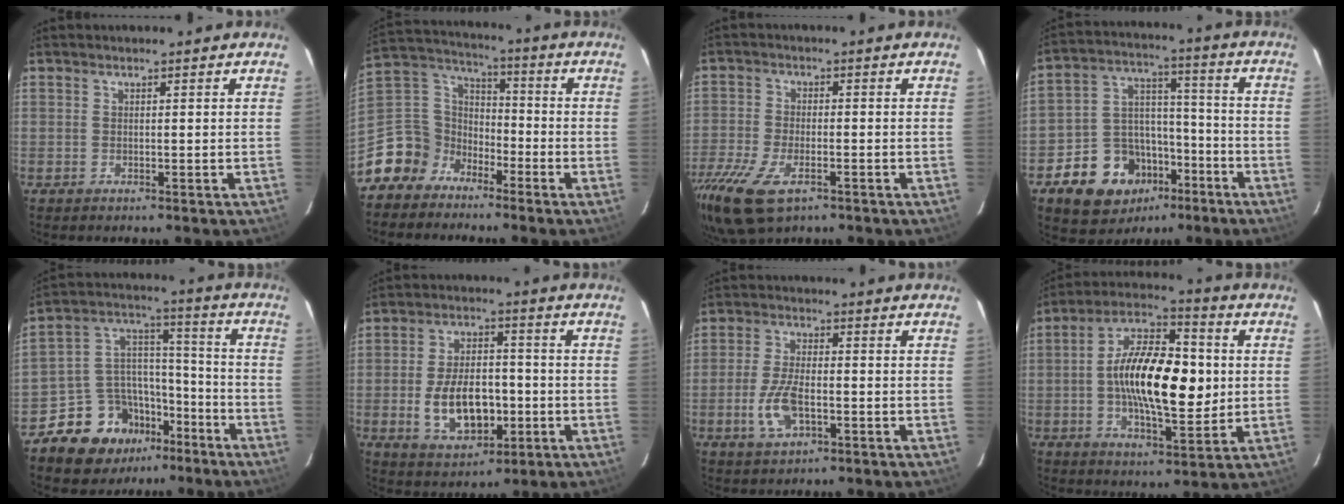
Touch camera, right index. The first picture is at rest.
{"total": 10.8, "force": [-7.6, 7.5, 1.2], "torque": [-0.059, 0.048, -0.158]}
{"total": 14.1, "force": [-8.3, 6.5, 9.3], "torque": [-0.227, -0.044, -0.153]}
{"total": 15.4, "force": [-8.1, 11.6, 6.0], "torque": [-0.134, 0.049, -0.108]}
{"total": 14.8, "force": [-10.0, 9.9, 4.6], "torque": [-0.106, 0.064, -0.155]}
{"total": 12.5, "force": [-2.9, 7.2, 9.8], "torque": [-0.196, 0.007, -0.033]}
{"total": 7.7, "force": [-2.5, 3.6, 6.3], "torque": [-0.138, -0.004, -0.044]}
{"total": 18.5, "force": [0.3, 8.0, 16.7], "torque": [-0.290, 0.018, 0.001]}